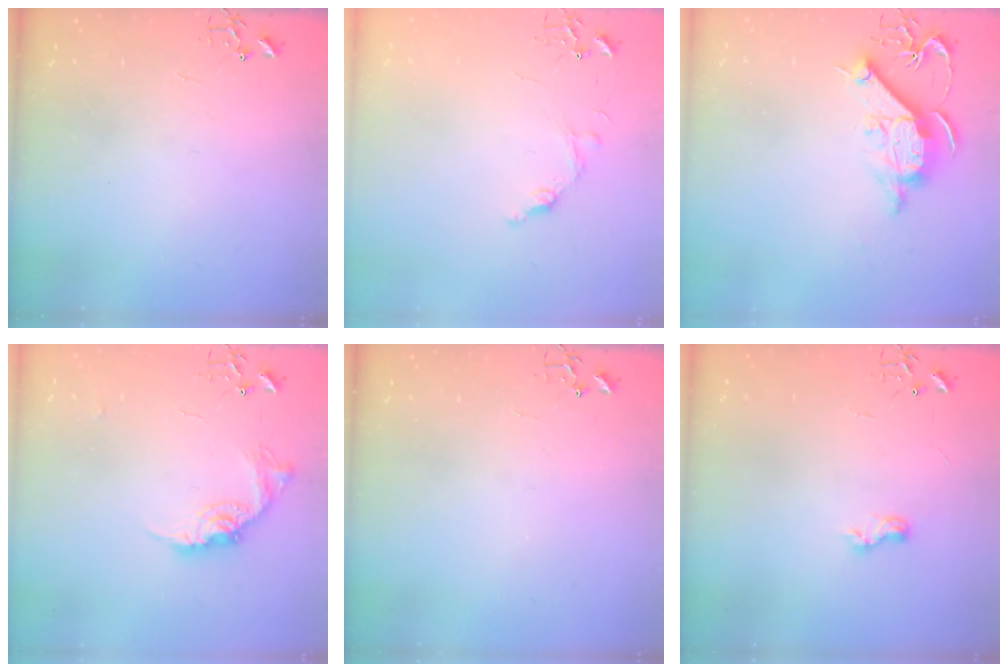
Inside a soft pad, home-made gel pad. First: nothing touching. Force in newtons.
{"total": 7.9, "press": 7.9, "slide": 0.7}
{"total": 11.7, "press": 11.7, "slide": 0.6}
{"total": 12.6, "press": 12.6, "slide": 0.5}
{"total": 0.0}
{"total": 6.4, "press": 6.4, "slide": 0.3}